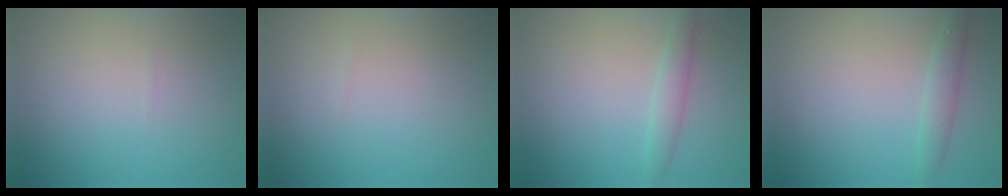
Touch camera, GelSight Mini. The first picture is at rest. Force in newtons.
{"total": 0.0}
{"total": 1.9, "press": 1.9, "slide": 0.0}
{"total": 1.8, "press": 1.8, "slide": 0.1}